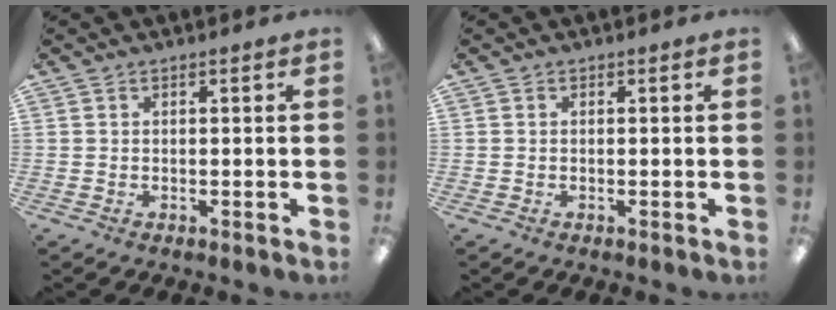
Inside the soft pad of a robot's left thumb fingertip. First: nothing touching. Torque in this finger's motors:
{"motor_torque": [0.00, 0.00, 0.01, 0.00, 0.00]}